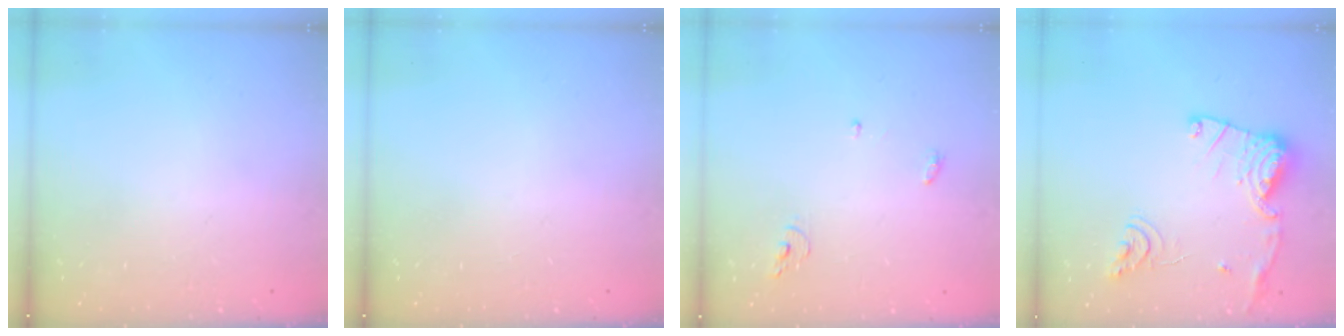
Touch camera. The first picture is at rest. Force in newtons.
{"total": 0.0}
{"total": 4.0, "press": 4.0, "slide": 0.4}
{"total": 15.4, "press": 15.3, "slide": 1.5}